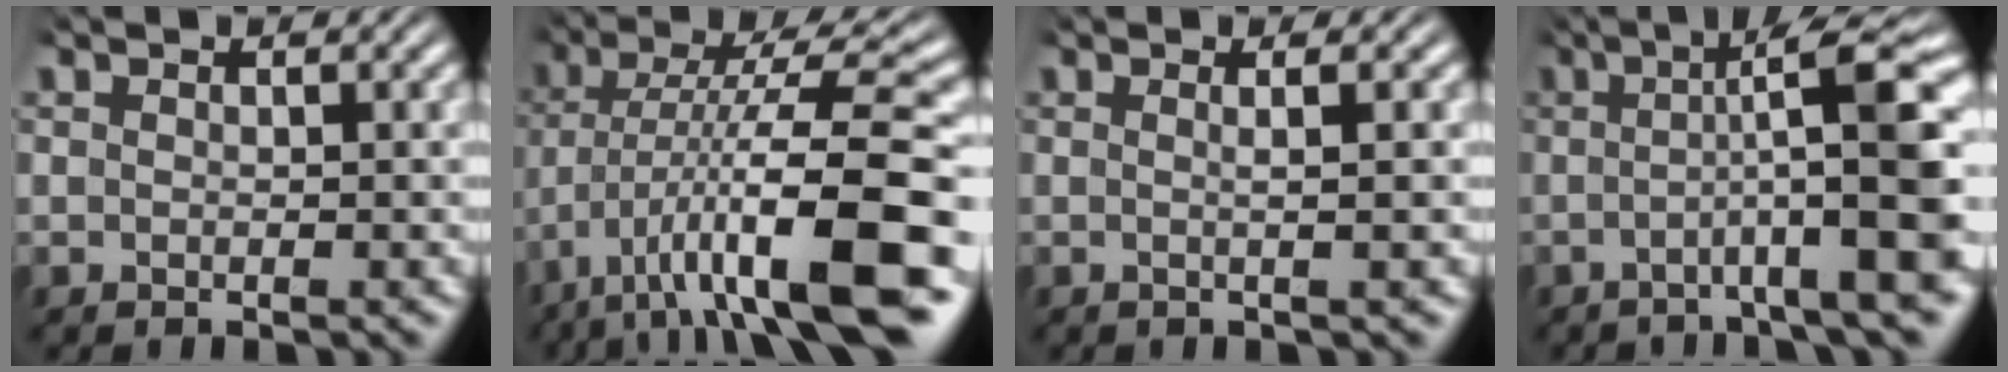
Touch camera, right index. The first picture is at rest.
{"total": 10.6, "force": [-3.2, 3.2, 9.6], "torque": [-0.150, -0.017, -0.031]}
{"total": 1.7, "force": [0.0, -0.6, 1.6], "torque": [-0.030, 0.000, -0.001]}
{"total": 10.2, "force": [0.7, 2.3, 9.9], "torque": [-0.142, 0.008, 0.009]}